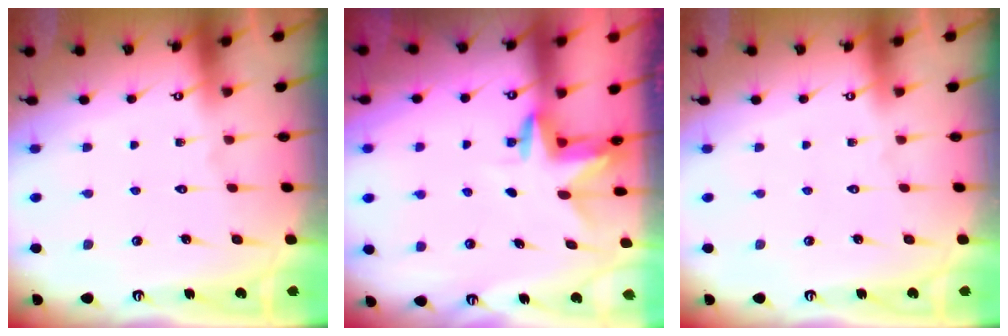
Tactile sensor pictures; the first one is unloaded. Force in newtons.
{"total": 3.2, "press": 3.2, "slide": 0.3}
{"total": 0.0}